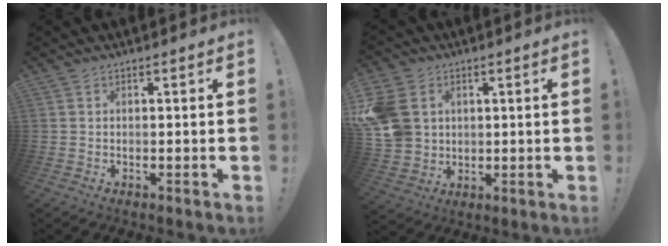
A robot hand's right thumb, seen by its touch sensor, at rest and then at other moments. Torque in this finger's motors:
{"motor_torque": [1.66, 1.71, 1.12, -0.02, 0.64]}